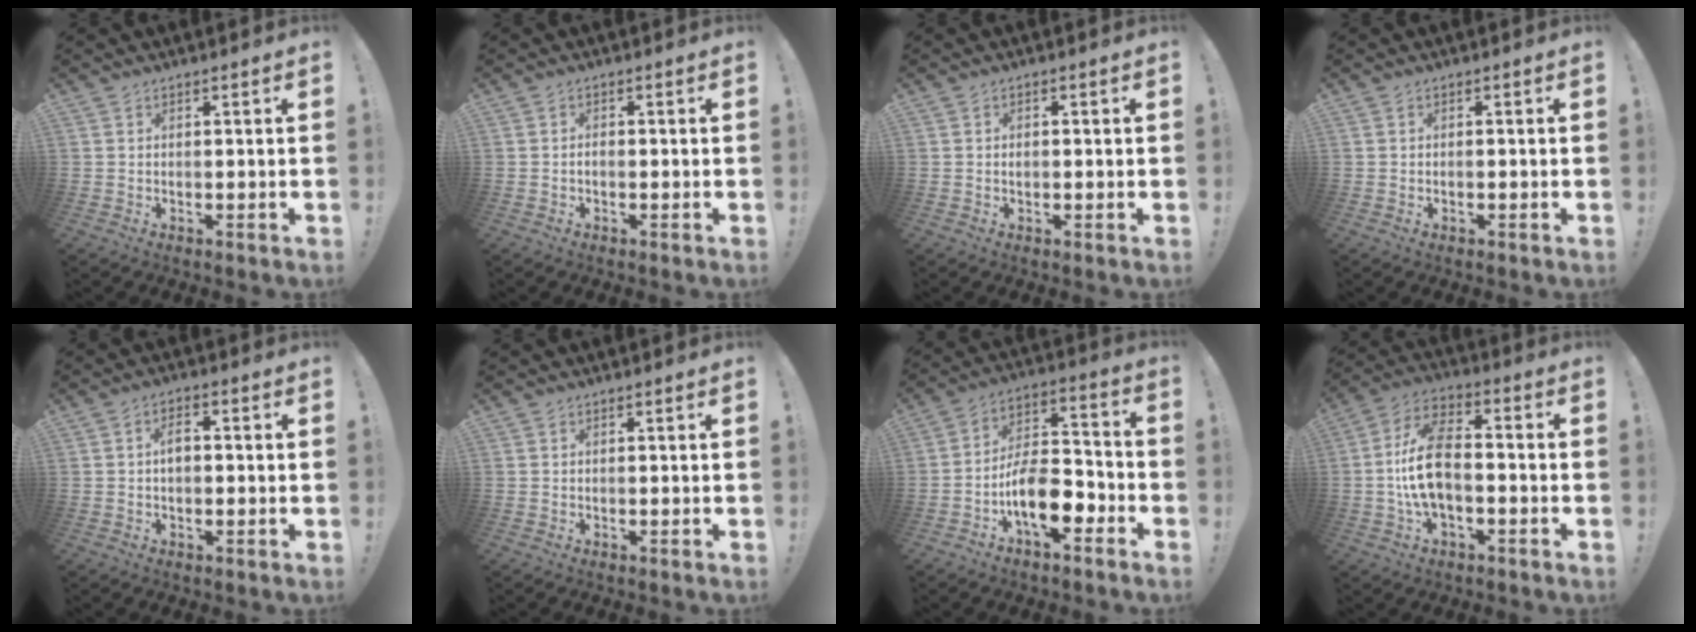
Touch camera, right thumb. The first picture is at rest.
{"total": 1.2, "force": [-0.9, 0.4, 0.8], "torque": [-0.022, 0.005, -0.015]}
{"total": 0.7, "force": [-0.4, 0.4, 0.4], "torque": [-0.011, 0.003, -0.007]}
{"total": 0.8, "force": [-0.6, 0.2, 0.5], "torque": [-0.012, 0.002, -0.009]}
{"total": 3.3, "force": [-0.2, 1.8, 2.8], "torque": [-0.048, 0.009, -0.007]}
{"total": 0.0}
{"total": 13.7, "force": [-6.7, 7.0, 9.7], "torque": [-0.166, 0.034, -0.109]}
{"total": 13.3, "force": [-2.4, 7.0, 11.1], "torque": [-0.224, 0.014, -0.047]}